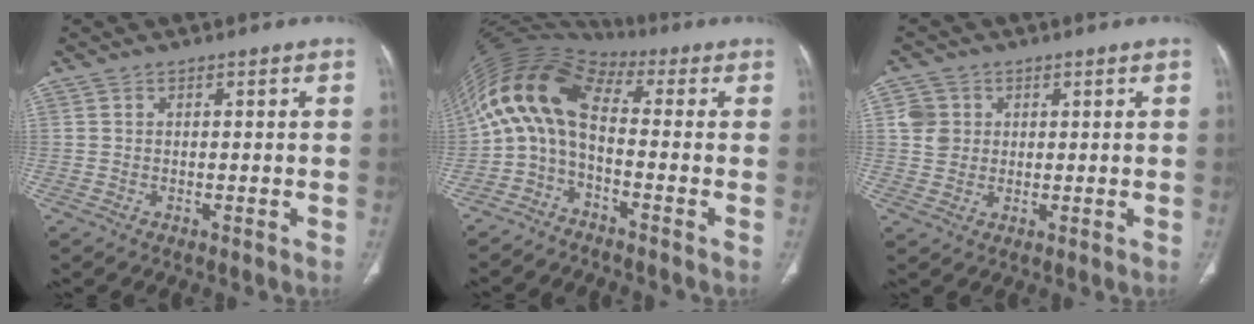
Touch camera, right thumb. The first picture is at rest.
{"total": 11.8, "force": [-1.0, 6.0, 10.2], "torque": [-0.196, 0.064, -0.036]}
{"total": 4.4, "force": [1.1, 4.1, 1.3], "torque": [-0.005, -0.001, 0.020]}